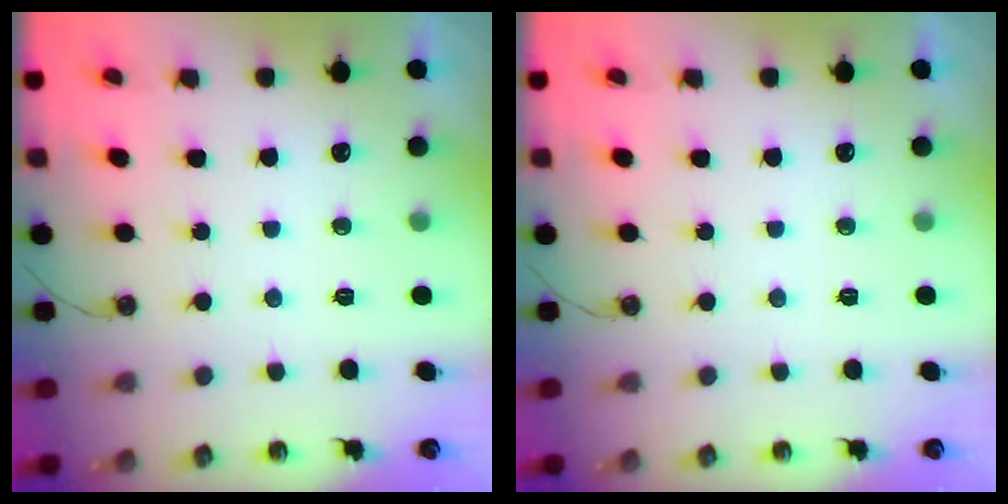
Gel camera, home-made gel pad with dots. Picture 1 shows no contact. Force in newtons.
{"total": 0.0}